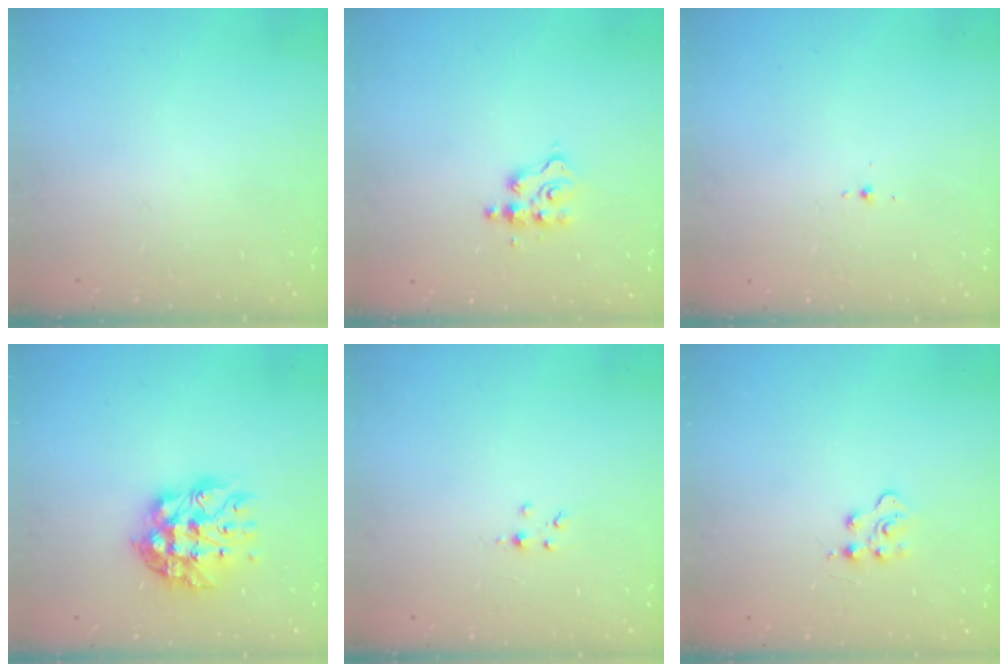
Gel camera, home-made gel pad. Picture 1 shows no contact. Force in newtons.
{"total": 3.9, "press": 3.9, "slide": 0.5}
{"total": 1.9, "press": 1.8, "slide": 0.7}
{"total": 12.1, "press": 12.0, "slide": 1.1}
{"total": 1.8, "press": 1.7, "slide": 0.3}
{"total": 3.8, "press": 3.7, "slide": 0.5}